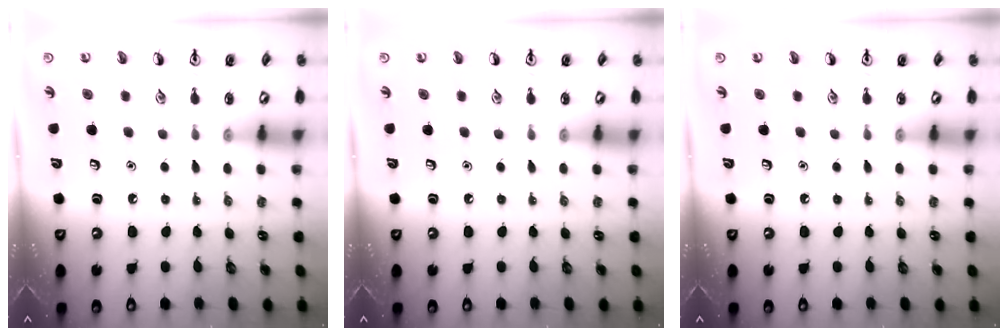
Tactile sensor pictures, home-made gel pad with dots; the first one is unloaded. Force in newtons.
{"total": 0.0}
{"total": 0.0}